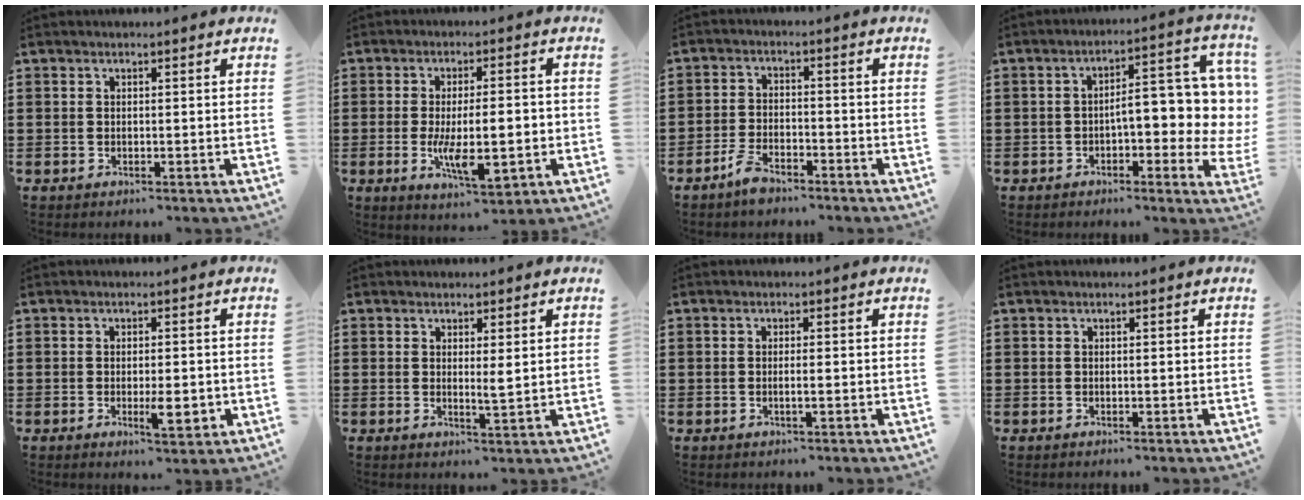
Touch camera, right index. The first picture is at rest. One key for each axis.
{"total": 9.2, "fx": -1.4, "fy": 2.7, "fz": 8.7, "tx": -0.150, "ty": -0.007, "tz": -0.022}
{"total": 3.9, "fx": -3.1, "fy": 1.3, "fz": 1.8, "tx": -0.045, "ty": 0.005, "tz": -0.063}
{"total": 8.2, "fx": 0.5, "fy": 3.7, "fz": 7.3, "tx": -0.098, "ty": -0.021, "tz": -0.002}
{"total": 4.7, "fx": -1.2, "fy": 1.4, "fz": 4.3, "tx": -0.070, "ty": -0.005, "tz": -0.023}
{"total": 2.1, "fx": 1.0, "fy": 0.1, "fz": 1.9, "tx": -0.032, "ty": -0.004, "tz": 0.015}
{"total": 1.2, "fx": -0.3, "fy": -0.1, "fz": 1.2, "tx": -0.020, "ty": -0.004, "tz": -0.005}
{"total": 0.0}